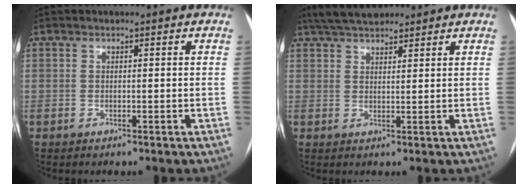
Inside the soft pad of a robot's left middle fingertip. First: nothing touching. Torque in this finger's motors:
{"motor_torque": [0.53, -0.68, 0.04, 0.00]}